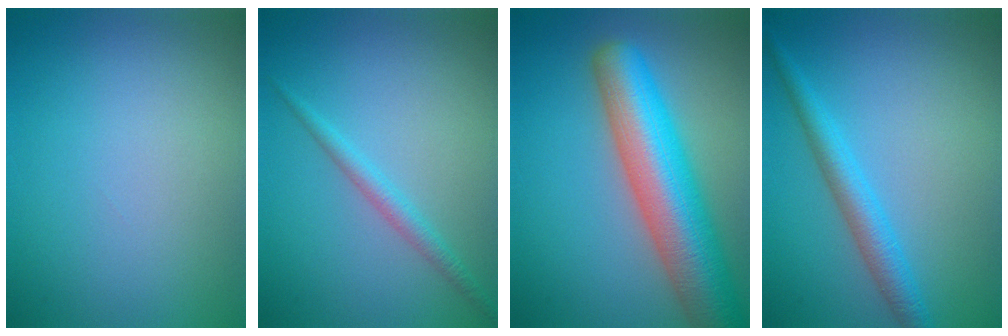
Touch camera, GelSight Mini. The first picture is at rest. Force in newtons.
{"total": 1.8, "press": 1.8, "slide": 0.0}
{"total": 10.4, "press": 10.4, "slide": 0.6}
{"total": 3.2, "press": 3.2, "slide": 0.1}